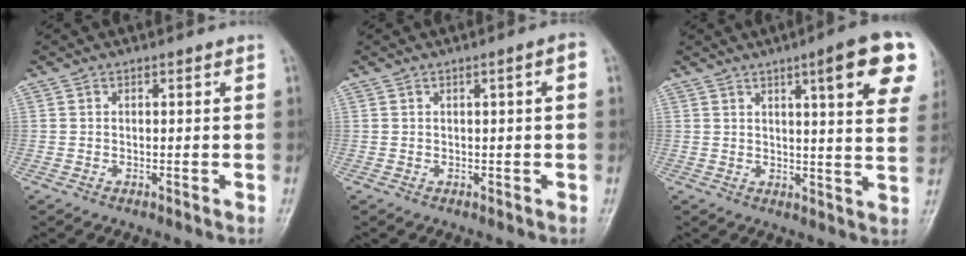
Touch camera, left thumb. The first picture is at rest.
{"total": 2.5, "force": [0.3, 0.4, 2.5], "torque": [-0.039, 0.009, 0.005]}
{"total": 14.6, "force": [6.6, 2.6, 12.8], "torque": [-0.137, -0.022, 0.080]}